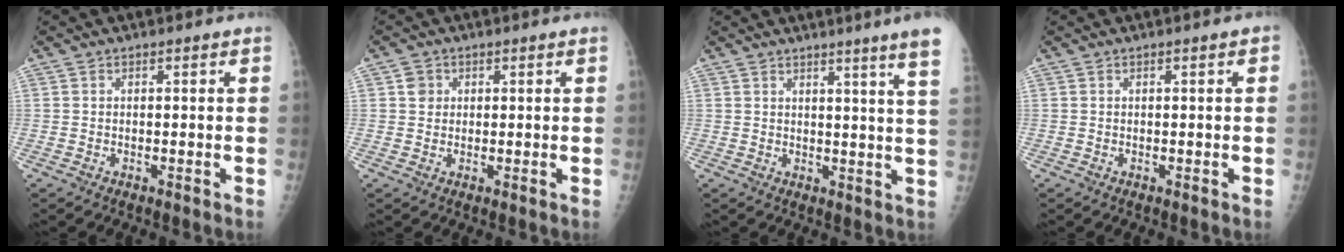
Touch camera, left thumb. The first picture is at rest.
{"total": 2.2, "force": [0.7, 2.0, 0.6], "torque": [0.000, -0.002, 0.009]}
{"total": 9.6, "force": [6.9, -1.6, 6.5], "torque": [-0.083, -0.043, 0.063]}
{"total": 0.6, "force": [0.1, 0.1, 0.6], "torque": [-0.009, 0.002, 0.001]}